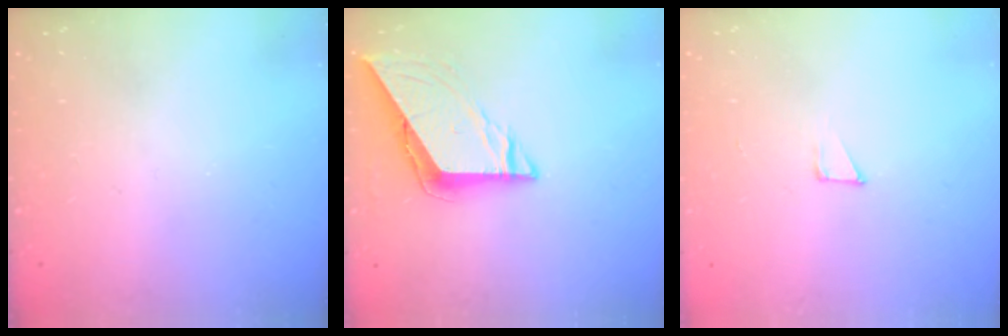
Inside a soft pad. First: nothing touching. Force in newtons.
{"total": 7.8, "press": 7.8, "slide": 0.4}
{"total": 4.3, "press": 4.2, "slide": 0.3}